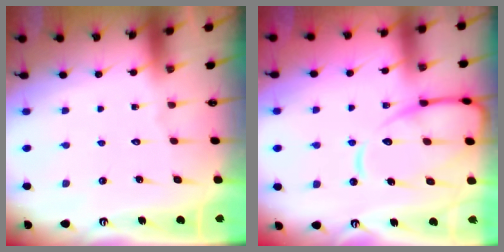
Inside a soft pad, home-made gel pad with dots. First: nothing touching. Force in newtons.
{"total": 14.1, "press": 14.0, "slide": 1.5}